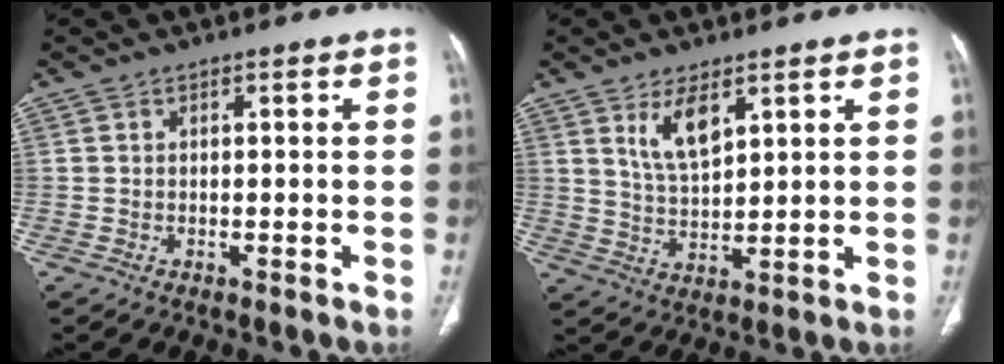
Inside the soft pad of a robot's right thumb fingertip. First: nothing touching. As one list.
[{"total": 6.8, "force": [3.7, 2.7, 5.1], "torque": [-0.089, -0.027, 0.079]}]